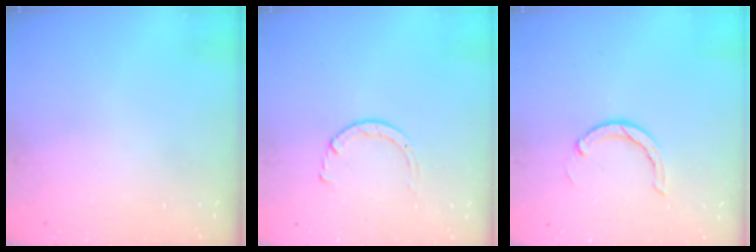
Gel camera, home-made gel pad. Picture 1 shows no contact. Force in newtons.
{"total": 2.9, "press": 2.9, "slide": 0.2}
{"total": 3.0, "press": 3.0, "slide": 0.1}